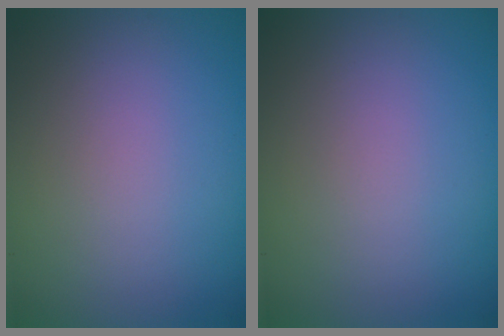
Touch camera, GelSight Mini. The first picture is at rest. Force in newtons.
{"total": 0.0}